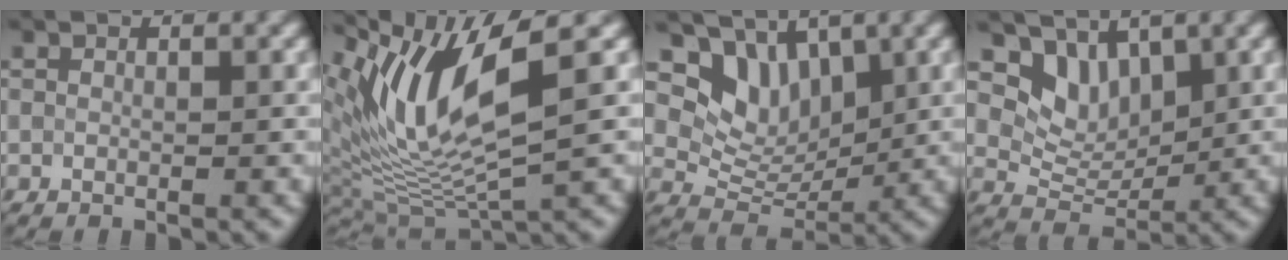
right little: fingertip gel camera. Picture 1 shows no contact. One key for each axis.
{"total": 9.5, "fx": 4.4, "fy": 2.4, "fz": 8.0, "tx": -0.170, "ty": -0.003, "tz": 0.088}
{"total": 5.2, "fx": 3.1, "fy": 3.4, "fz": 2.4, "tx": -0.045, "ty": -0.009, "tz": 0.049}
{"total": 4.1, "fx": 2.6, "fy": 2.6, "fz": 1.7, "tx": -0.036, "ty": -0.010, "tz": 0.044}